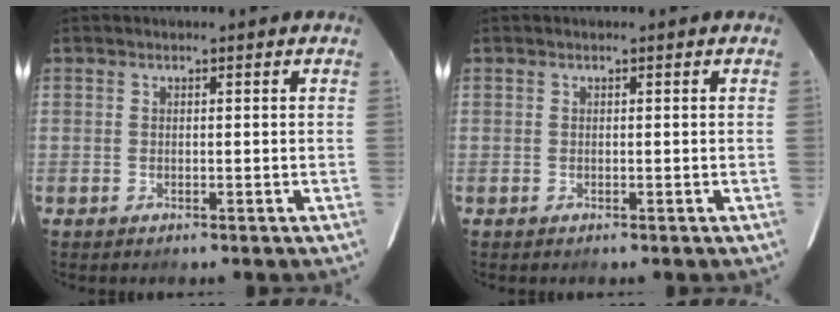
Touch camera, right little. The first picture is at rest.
{"total": 0.0}